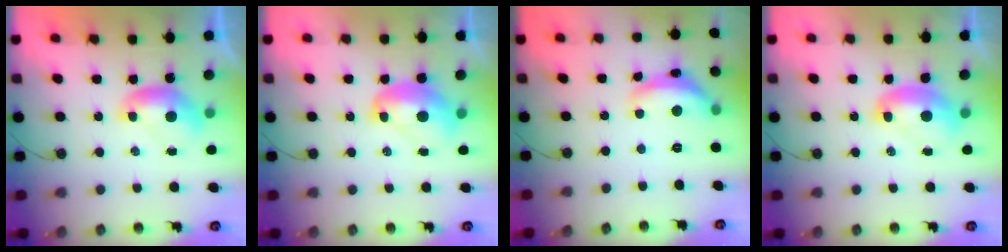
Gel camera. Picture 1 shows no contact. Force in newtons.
{"total": 3.1, "press": 3.1, "slide": 0.5}
{"total": 7.3, "press": 7.3, "slide": 0.7}
{"total": 2.5, "press": 2.5, "slide": 0.3}